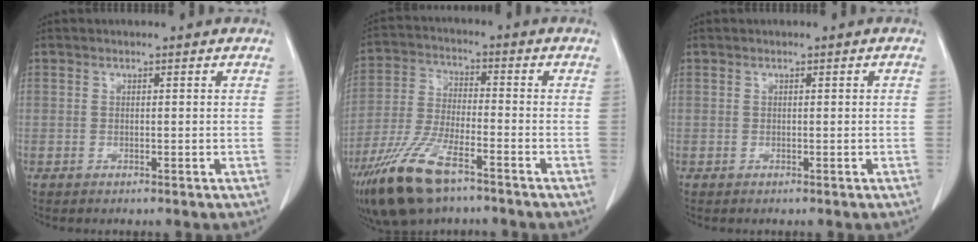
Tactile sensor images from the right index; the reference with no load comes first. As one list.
[{"total": 12.7, "force": [-8.3, 3.6, 8.9], "torque": [-0.184, -0.020, -0.152]}, {"total": 0.0}]